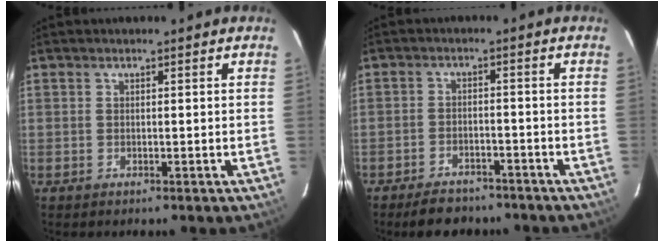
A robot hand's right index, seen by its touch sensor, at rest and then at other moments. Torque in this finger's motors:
{"motor_torque": [0.58, -0.57, 0.26, 0.04]}